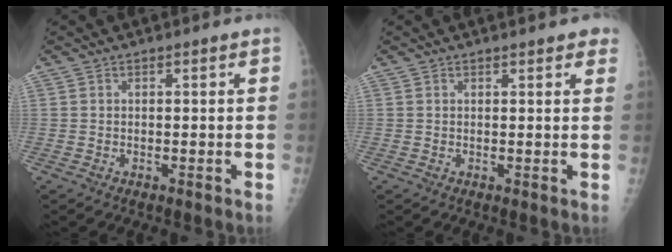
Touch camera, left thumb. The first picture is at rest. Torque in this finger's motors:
{"motor_torque": [0.19, -0.21, -0.14, -0.06, 0.00]}